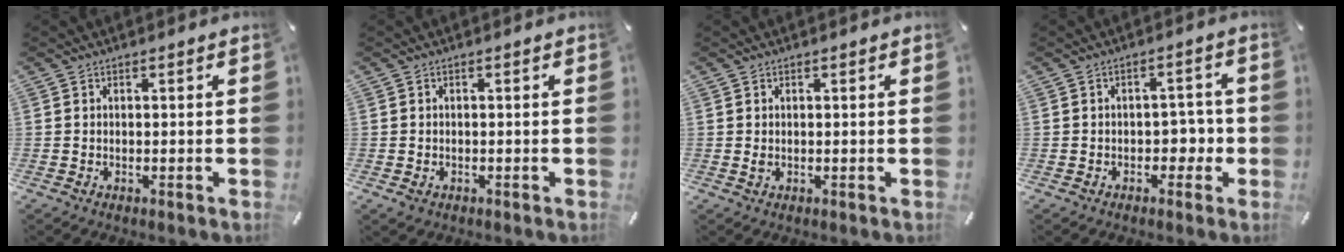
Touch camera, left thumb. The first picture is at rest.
{"total": 0.9, "force": [-0.4, 0.8, 0.2], "torque": [-0.004, 0.003, -0.008]}
{"total": 0.7, "force": [0.1, 0.6, 0.3], "torque": [0.000, 0.000, -0.001]}
{"total": 5.2, "force": [-1.3, 3.7, 3.4], "torque": [-0.042, 0.005, -0.026]}